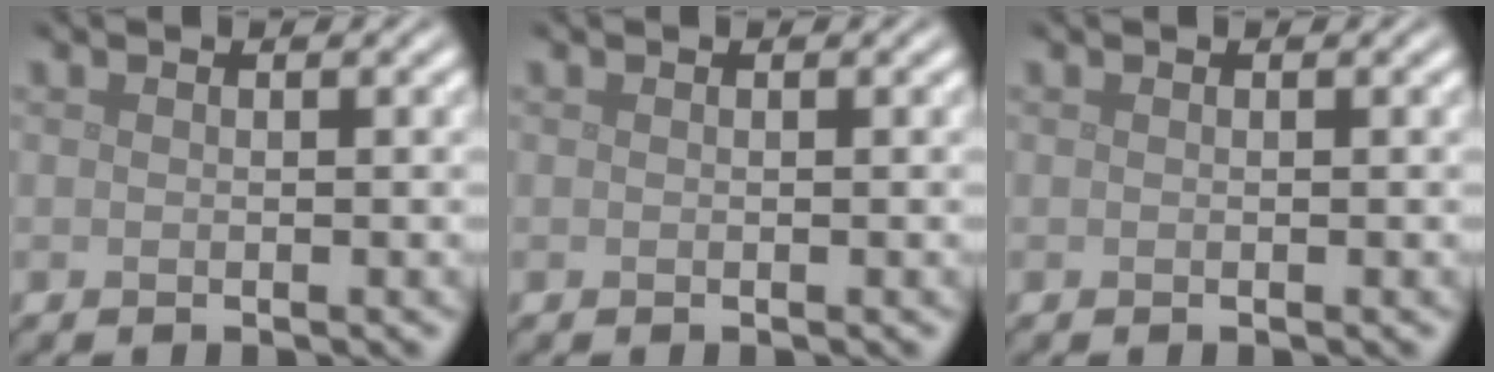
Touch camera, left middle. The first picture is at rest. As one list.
[{"total": 0.0}, {"total": 0.0}]